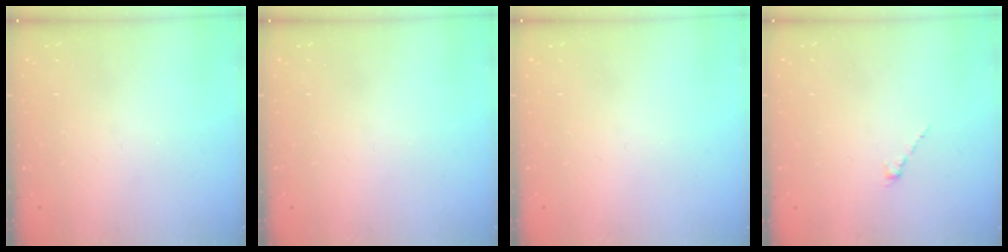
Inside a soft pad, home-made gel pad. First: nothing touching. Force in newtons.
{"total": 0.0}
{"total": 0.0}
{"total": 0.0}